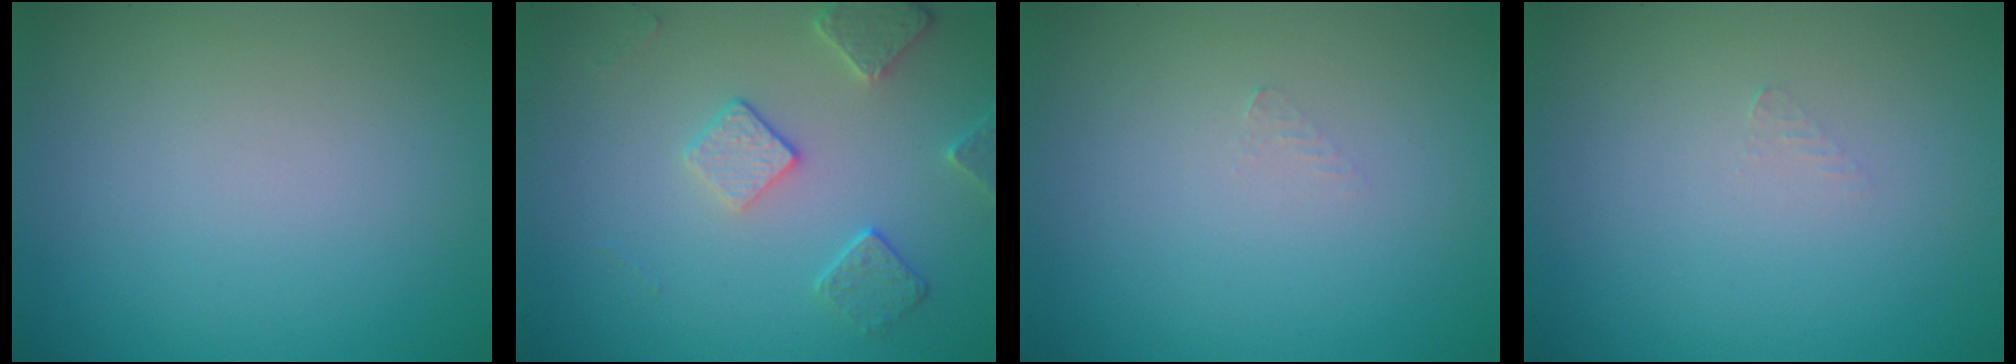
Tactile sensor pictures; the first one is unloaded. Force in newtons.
{"total": 2.8, "press": 2.7, "slide": 0.6}
{"total": 0.7, "press": 0.7, "slide": 0.1}
{"total": 0.7, "press": 0.7, "slide": 0.1}